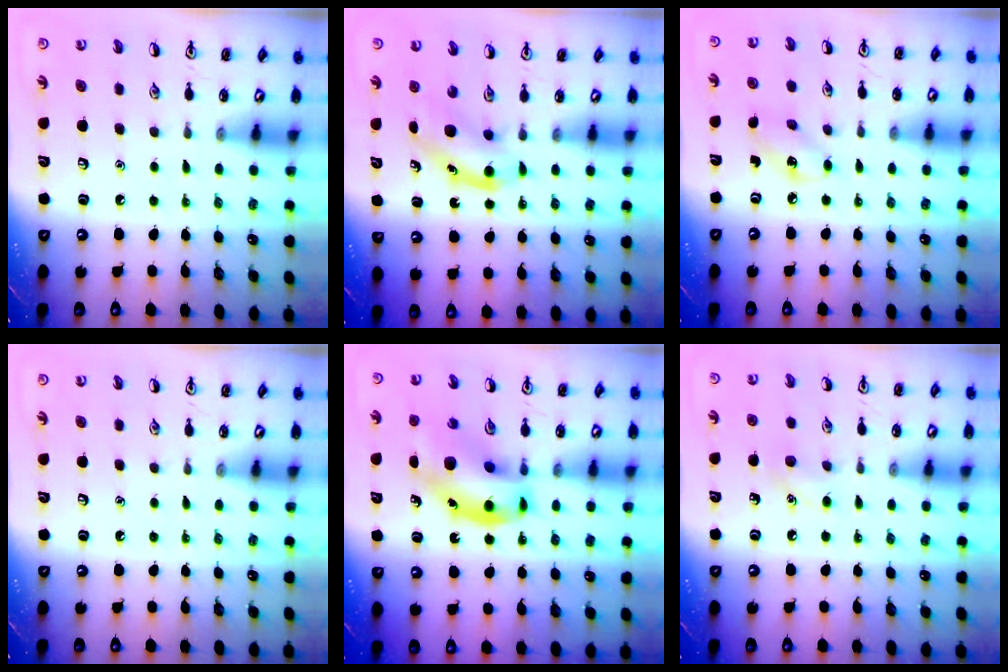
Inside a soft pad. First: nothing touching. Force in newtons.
{"total": 4.3, "press": 4.1, "slide": 1.2}
{"total": 3.9, "press": 3.8, "slide": 1.0}
{"total": 0.0}
{"total": 15.2, "press": 14.6, "slide": 4.0}
{"total": 5.9, "press": 5.6, "slide": 1.8}